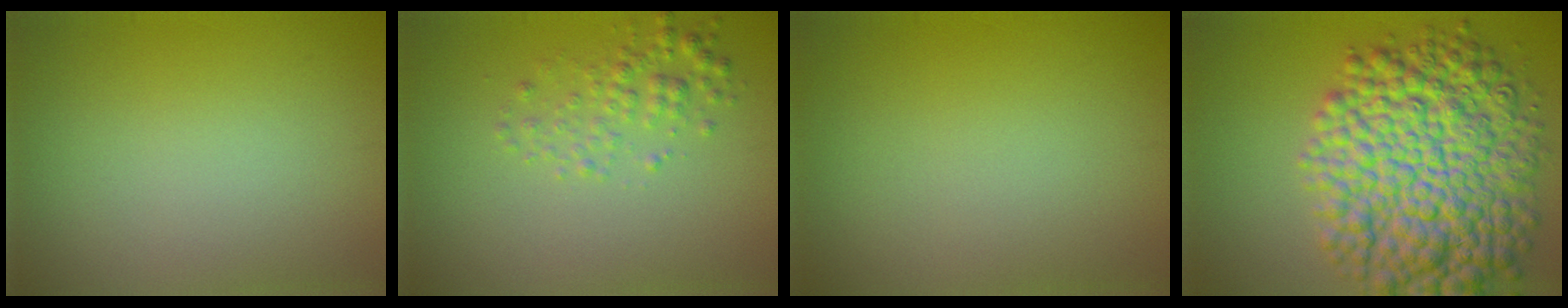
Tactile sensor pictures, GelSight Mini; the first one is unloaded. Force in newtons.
{"total": 2.3, "press": 2.3, "slide": 0.1}
{"total": 0.0}
{"total": 13.2, "press": 13.2, "slide": 0.2}